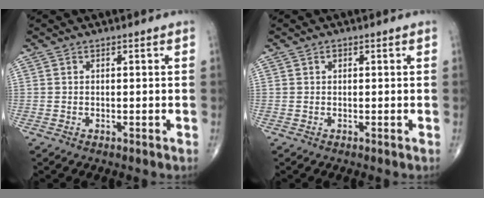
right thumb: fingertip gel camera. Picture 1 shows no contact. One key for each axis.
{"total": 0.7, "fx": 0.3, "fy": 0.5, "fz": 0.3, "tx": -0.001, "ty": 0.000, "tz": 0.005}